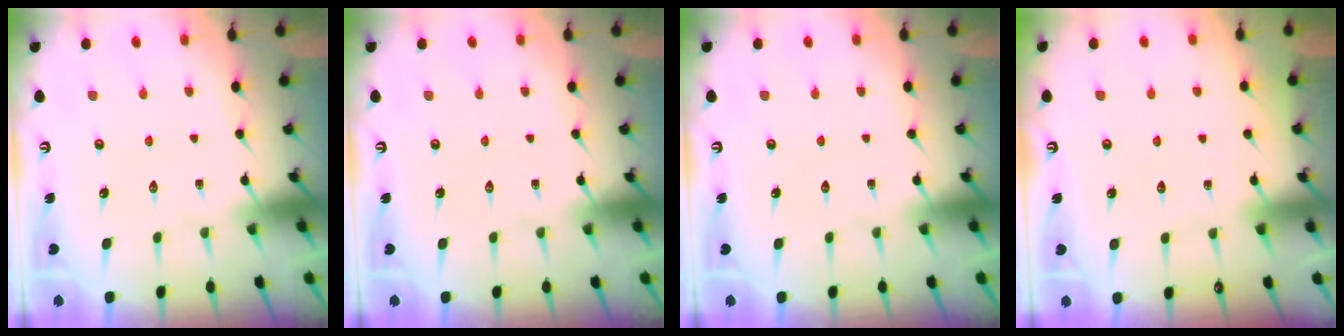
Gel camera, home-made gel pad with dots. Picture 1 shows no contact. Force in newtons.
{"total": 0.0}
{"total": 0.0}
{"total": 4.2, "press": 4.2, "slide": 0.7}